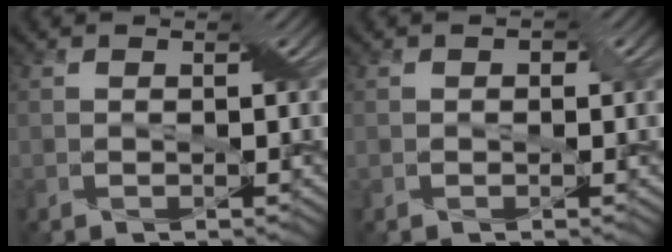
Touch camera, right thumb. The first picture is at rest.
{"total": 0.8, "force": [0.0, 0.7, 0.4], "torque": [-0.008, -0.001, -0.002]}